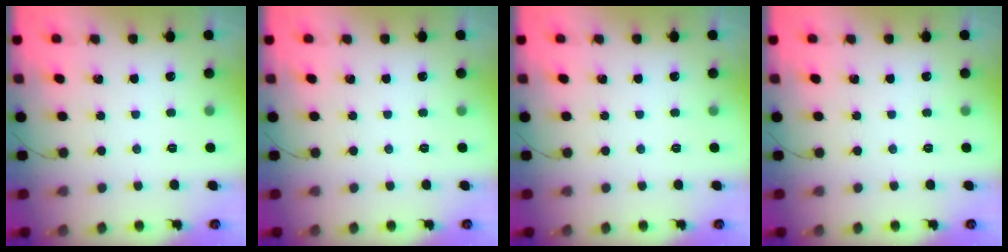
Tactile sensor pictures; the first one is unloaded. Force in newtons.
{"total": 0.0}
{"total": 0.0}
{"total": 0.0}